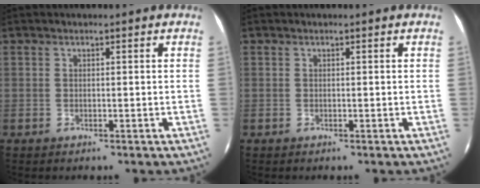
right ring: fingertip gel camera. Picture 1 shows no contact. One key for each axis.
{"total": 0.0}